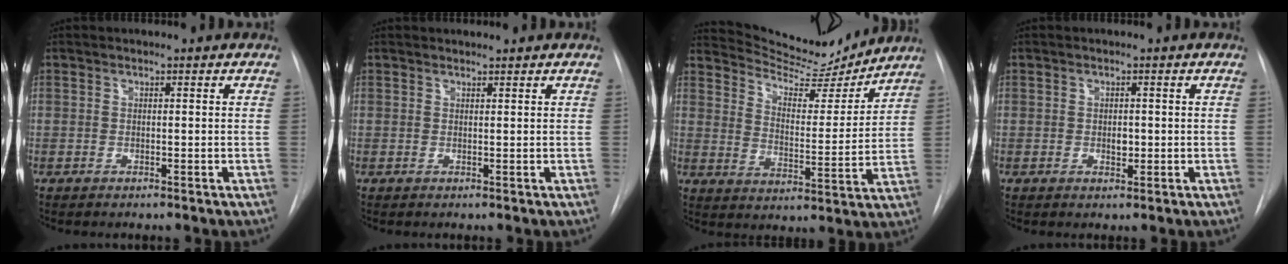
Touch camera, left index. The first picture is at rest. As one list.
[{"total": 1.0, "force": [1.0, -0.1, 0.1], "torque": [-0.001, 0.006, 0.022]}, {"total": 13.7, "force": [13.4, 1.5, 2.5], "torque": [-0.043, -0.026, 0.201]}, {"total": 1.3, "force": [-0.3, 0.8, 0.9], "torque": [-0.013, -0.004, -0.003]}]